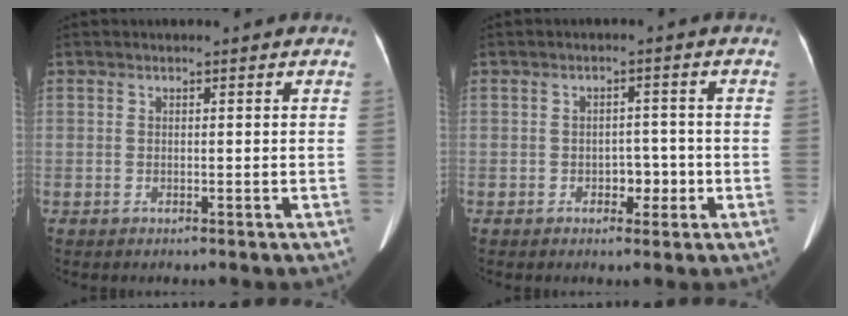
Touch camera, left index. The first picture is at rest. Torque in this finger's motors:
{"motor_torque": [0.02, 0.13, 0.06, 0.00]}